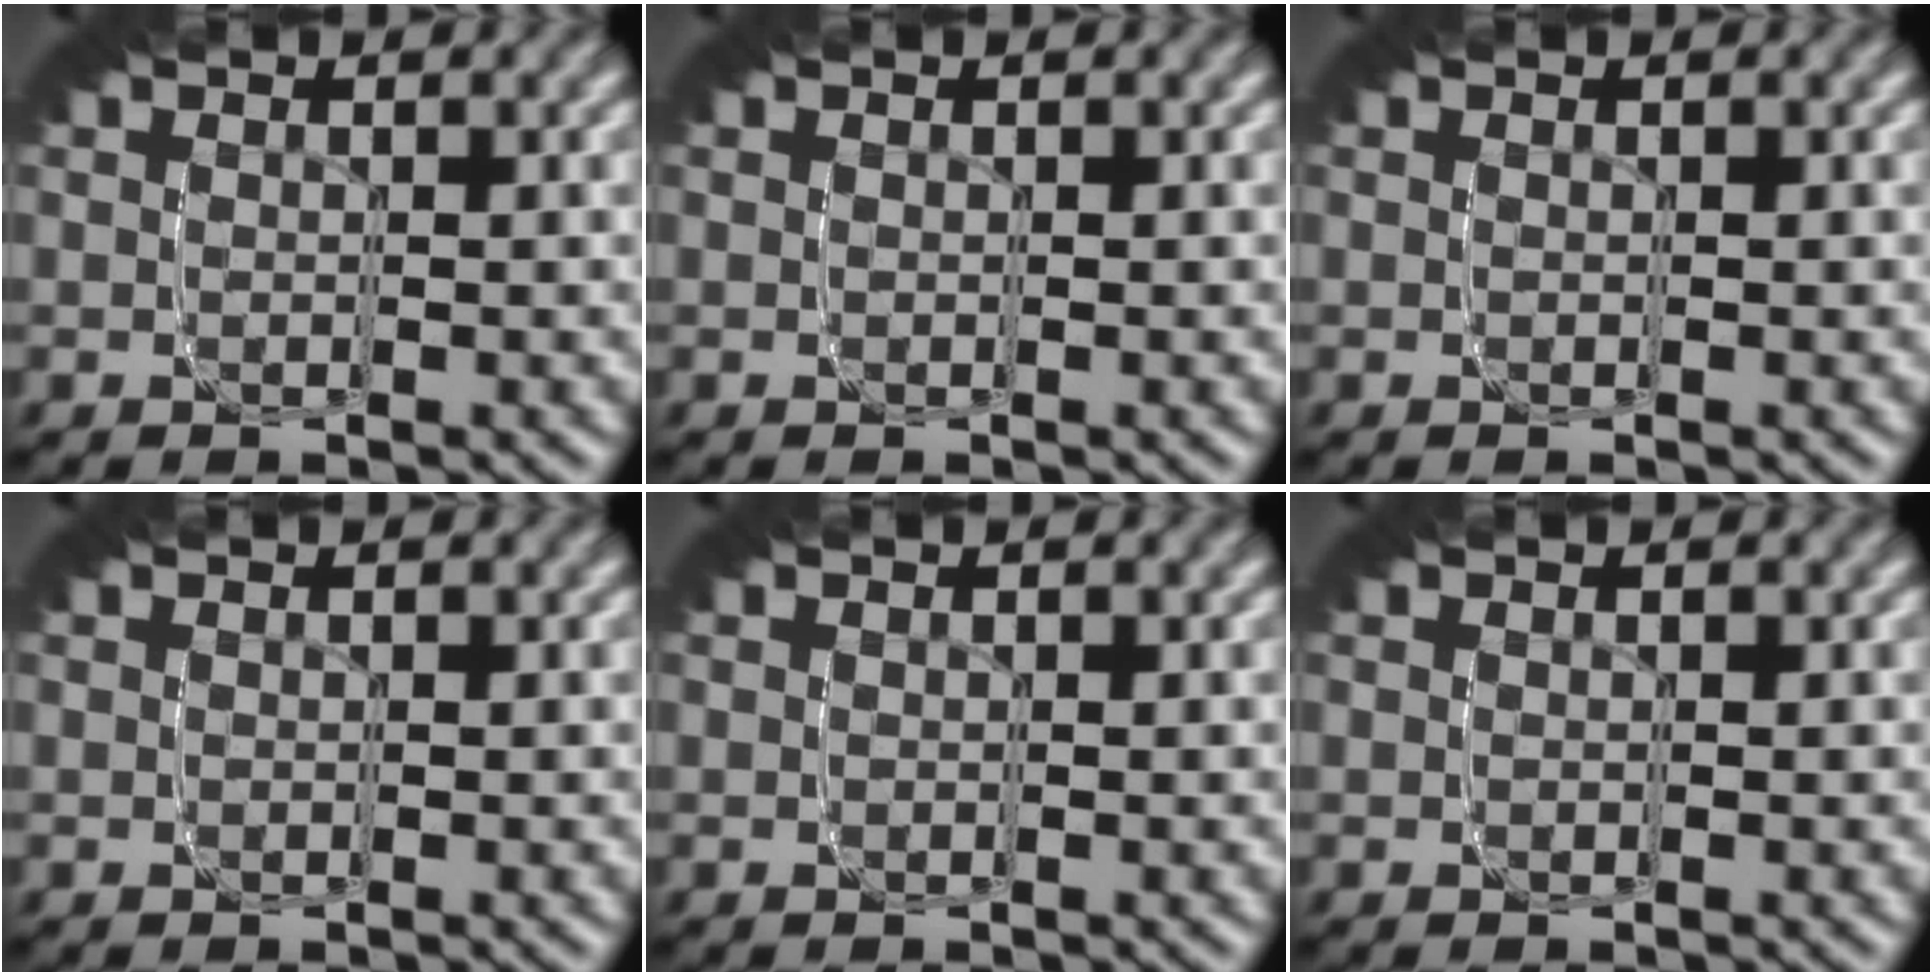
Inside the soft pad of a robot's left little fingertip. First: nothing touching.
{"total": 0.0}
{"total": 0.0}
{"total": 0.0}
{"total": 0.0}
{"total": 0.0}